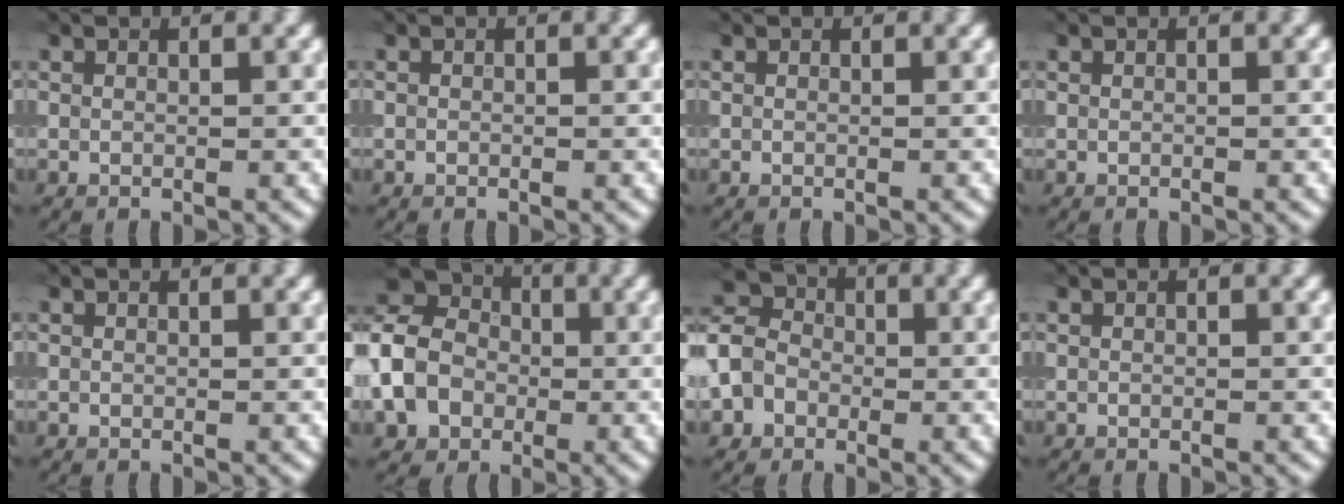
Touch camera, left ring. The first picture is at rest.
{"total": 0.0}
{"total": 0.0}
{"total": 0.0}
{"total": 0.0}
{"total": 9.3, "force": [-2.1, 7.5, 5.0], "torque": [-0.102, -0.001, -0.055]}
{"total": 6.1, "force": [-1.7, 5.1, 2.9], "torque": [-0.060, 0.004, -0.045]}
{"total": 0.0}